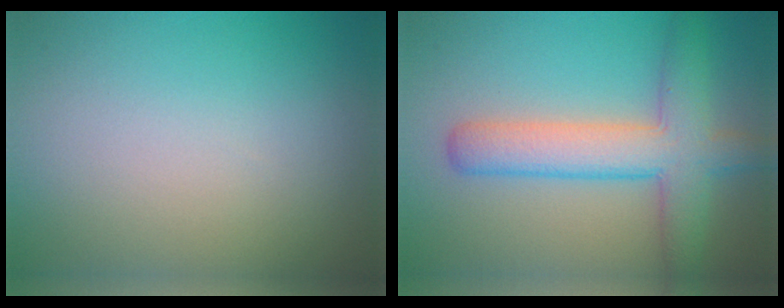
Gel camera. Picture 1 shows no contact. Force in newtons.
{"total": 6.2, "press": 6.2, "slide": 0.3}